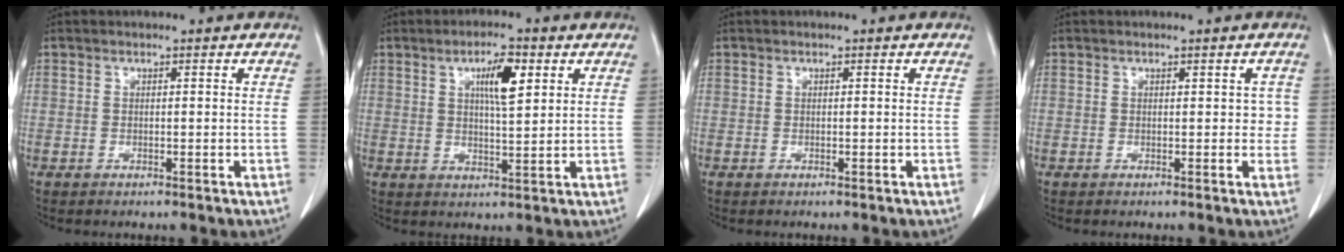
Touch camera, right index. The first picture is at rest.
{"total": 6.2, "force": [2.5, 1.3, 5.6], "torque": [-0.096, 0.002, 0.041]}
{"total": 0.0}
{"total": 1.8, "force": [0.3, 1.4, 1.2], "torque": [-0.004, 0.012, 0.002]}